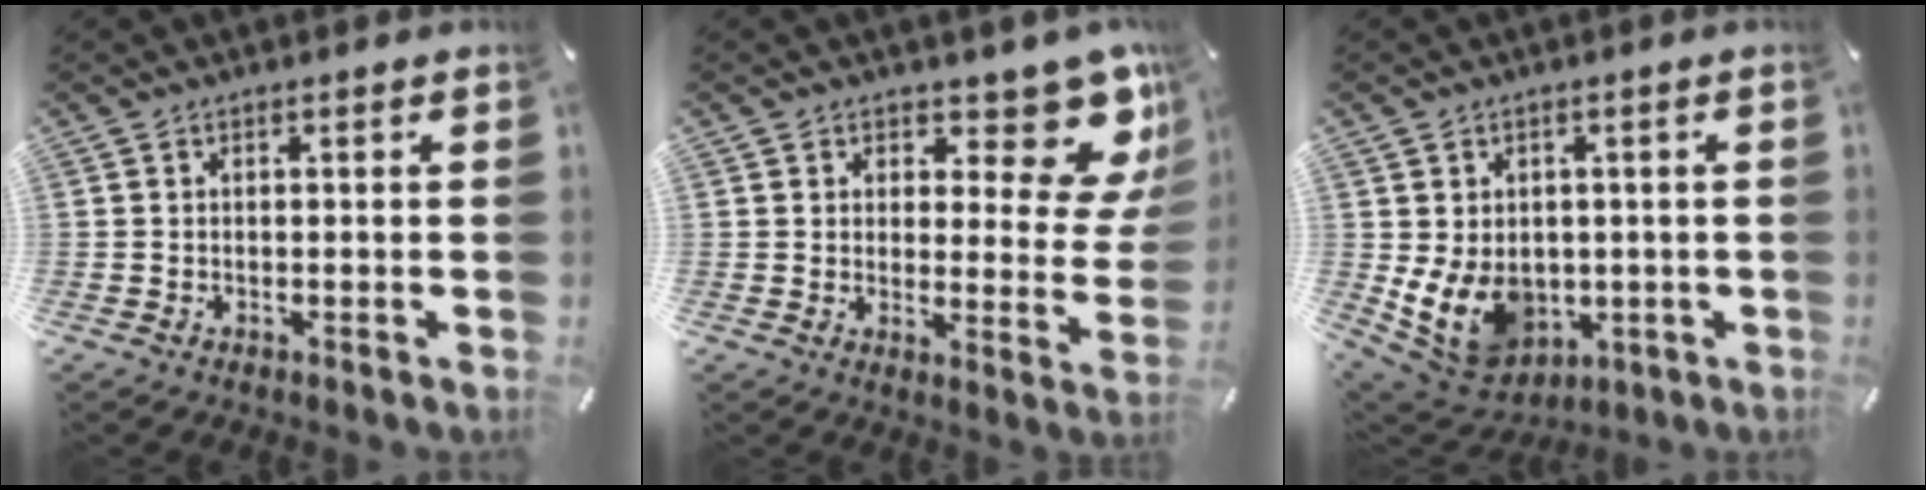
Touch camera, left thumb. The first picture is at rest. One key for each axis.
{"total": 13.3, "fx": 9.5, "fy": 5.6, "fz": 7.4, "tx": -0.082, "ty": -0.079, "tz": 0.160}
{"total": 10.1, "fx": -0.8, "fy": 8.7, "fz": 5.1, "tx": -0.111, "ty": -0.013, "tz": -0.010}